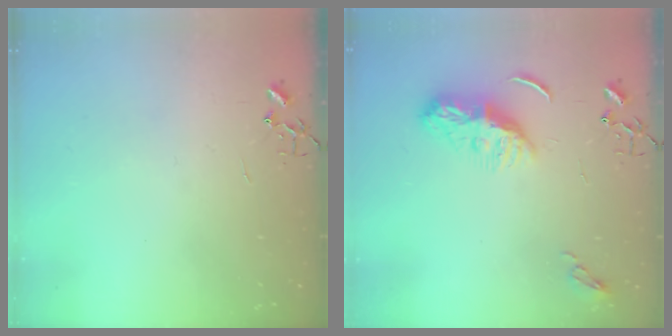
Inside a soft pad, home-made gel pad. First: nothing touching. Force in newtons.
{"total": 8.5, "press": 8.5, "slide": 0.3}